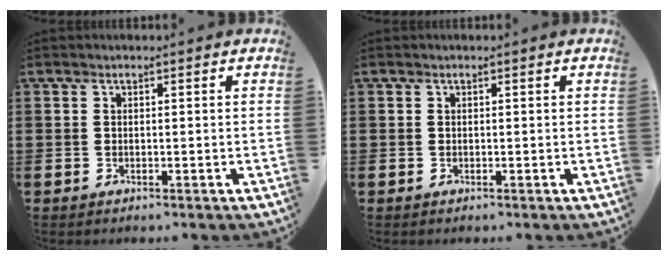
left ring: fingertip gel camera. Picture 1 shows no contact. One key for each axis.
{"total": 0.0}